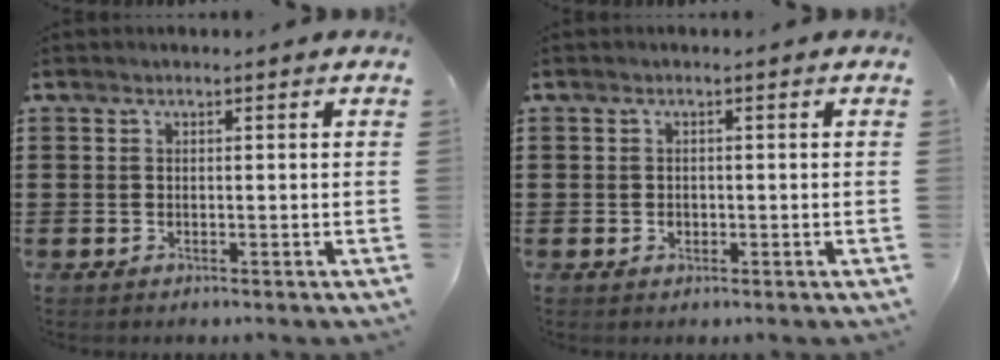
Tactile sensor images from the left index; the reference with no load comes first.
{"total": 0.7, "force": [-0.2, 0.6, 0.3], "torque": [-0.009, 0.004, -0.004]}